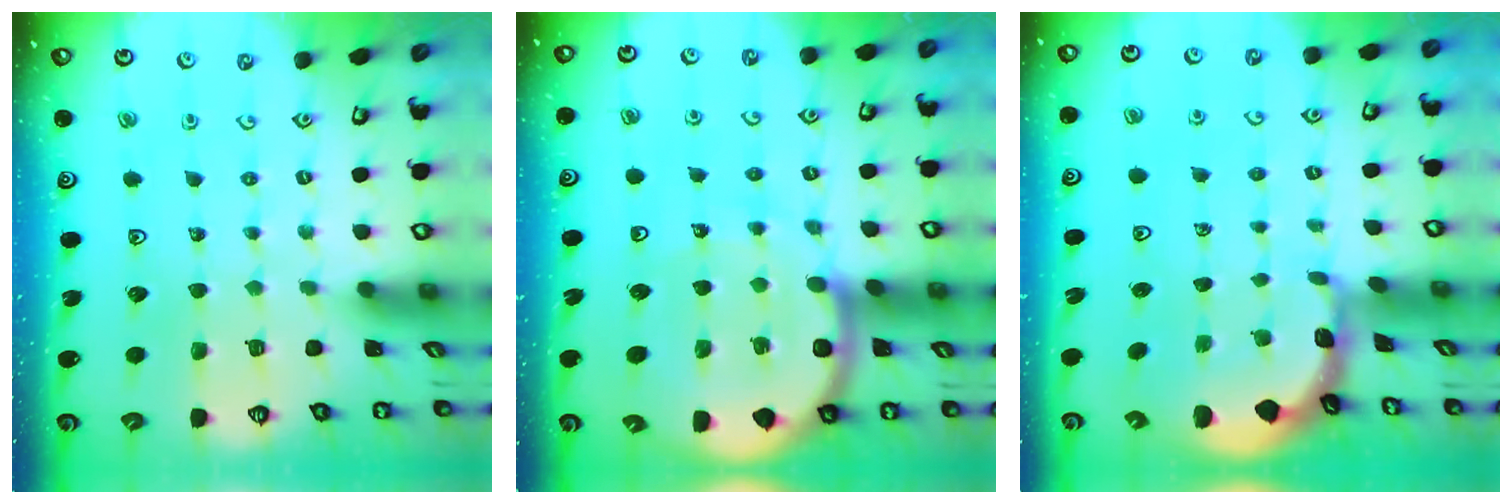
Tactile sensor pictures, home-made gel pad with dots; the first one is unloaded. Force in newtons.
{"total": 12.4, "press": 12.4, "slide": 1.4}
{"total": 1.3, "press": 1.3, "slide": 0.1}